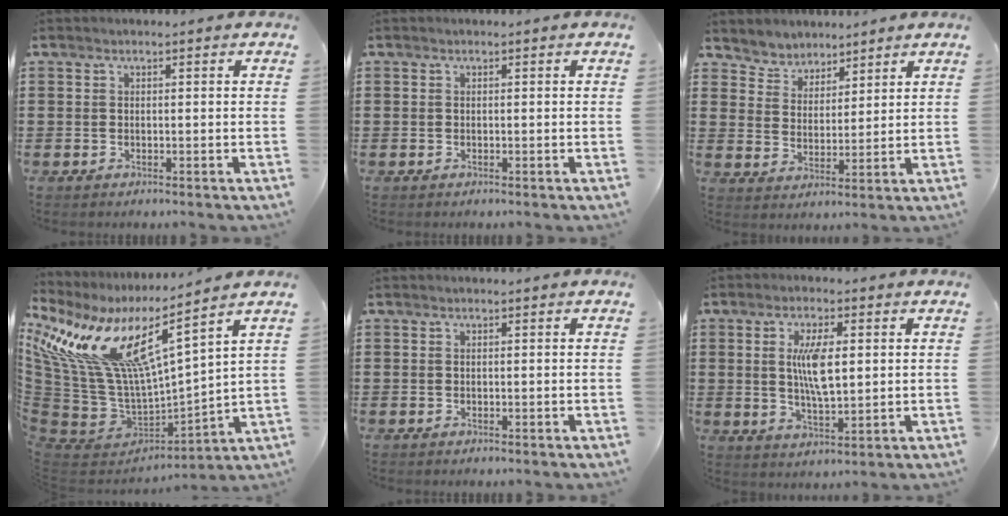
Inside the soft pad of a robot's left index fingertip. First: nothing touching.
{"total": 0.0}
{"total": 4.5, "force": [3.9, 2.0, -0.8], "torque": [-0.011, -0.012, 0.071]}
{"total": 14.2, "force": [7.9, 5.3, 10.5], "torque": [-0.250, -0.053, 0.131]}
{"total": 0.0}
{"total": 7.2, "force": [1.4, 2.7, 6.5], "torque": [-0.130, 0.005, 0.018]}